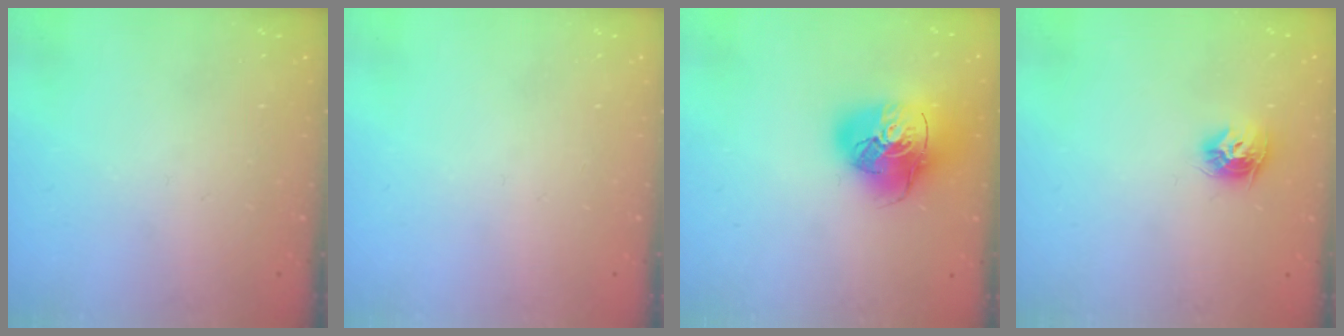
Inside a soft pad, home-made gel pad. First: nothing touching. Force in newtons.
{"total": 0.0}
{"total": 17.1, "press": 17.0, "slide": 2.5}
{"total": 8.7, "press": 8.7, "slide": 0.3}